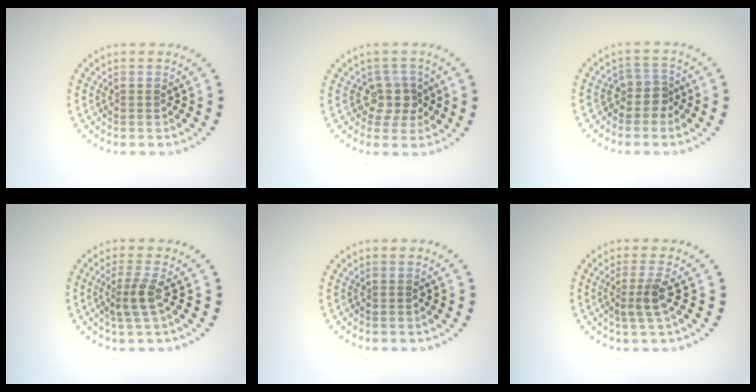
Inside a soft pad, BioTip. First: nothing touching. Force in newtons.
{"total": 2.5, "press": 2.0, "slide": 1.4}
{"total": 1.9, "press": 1.6, "slide": 1.2}
{"total": 2.3, "press": 1.8, "slide": 1.5}
{"total": 0.0}
{"total": 2.4, "press": 1.8, "slide": 1.5}